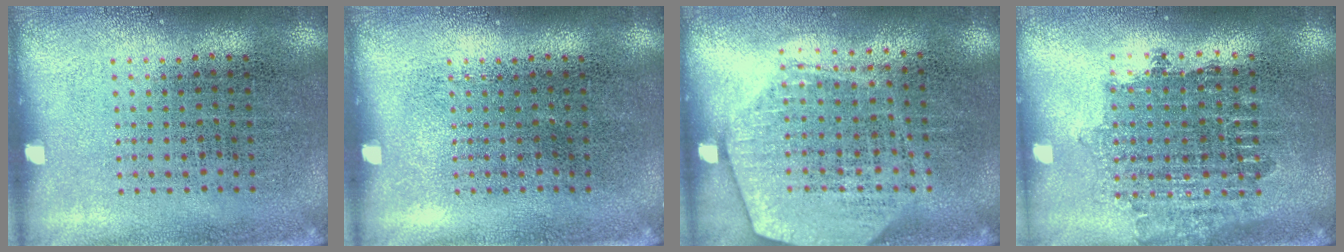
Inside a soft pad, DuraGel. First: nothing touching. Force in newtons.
{"total": 0.0}
{"total": 1.9, "press": 1.7, "slide": 0.9}
{"total": 1.7, "press": 1.4, "slide": 1.0}